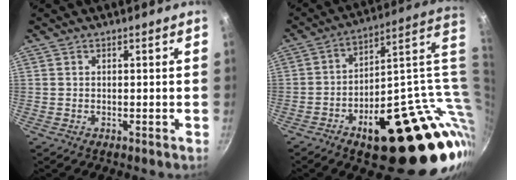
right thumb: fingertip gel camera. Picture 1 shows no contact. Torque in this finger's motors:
{"motor_torque": [3.81, 1.23, 1.48, -1.30, 0.37]}